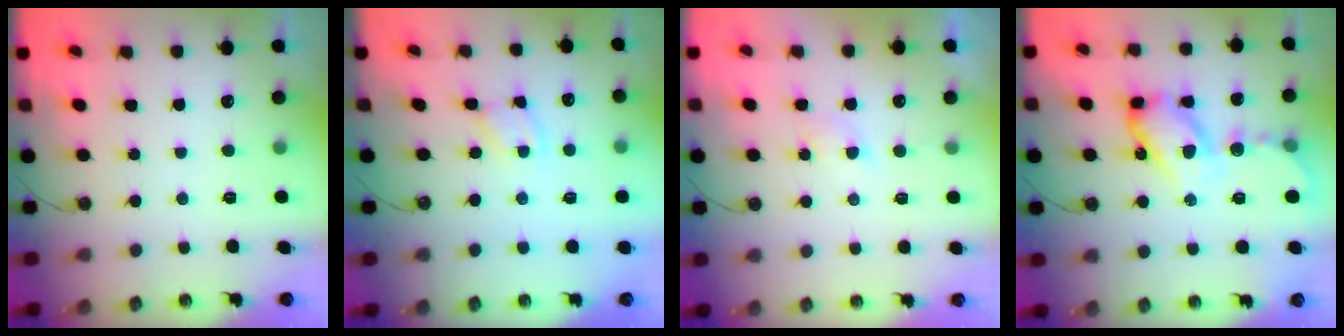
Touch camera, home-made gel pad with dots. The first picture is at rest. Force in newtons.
{"total": 1.9, "press": 1.9, "slide": 0.3}
{"total": 2.9, "press": 2.9, "slide": 0.5}
{"total": 14.8, "press": 14.7, "slide": 1.6}